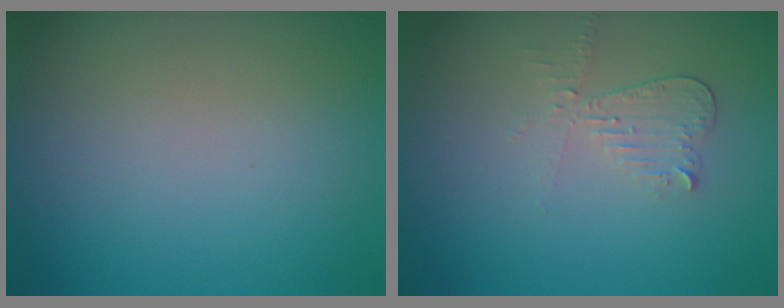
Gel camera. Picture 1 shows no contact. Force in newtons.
{"total": 2.1, "press": 2.0, "slide": 0.5}